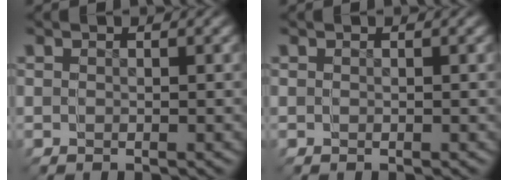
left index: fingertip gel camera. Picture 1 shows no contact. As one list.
[{"total": 0.0}]